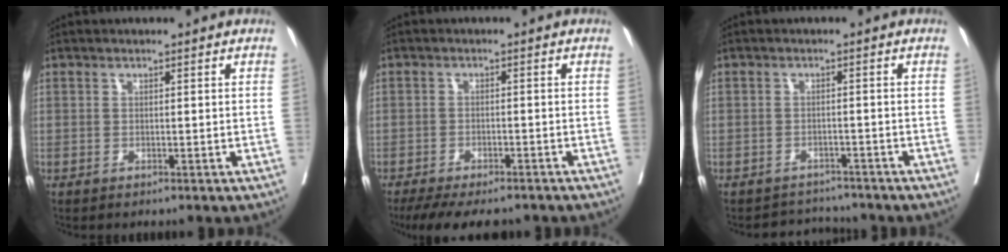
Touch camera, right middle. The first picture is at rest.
{"total": 10.3, "force": [-8.5, 3.7, 4.4], "torque": [-0.064, -0.008, -0.119]}
{"total": 3.3, "force": [-3.0, 0.6, -1.1], "torque": [0.018, 0.005, -0.047]}